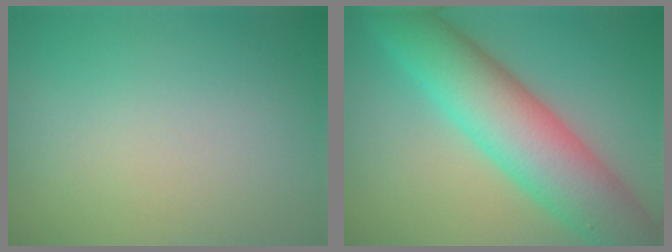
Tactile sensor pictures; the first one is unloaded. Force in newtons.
{"total": 10.5, "press": 10.5, "slide": 0.0}